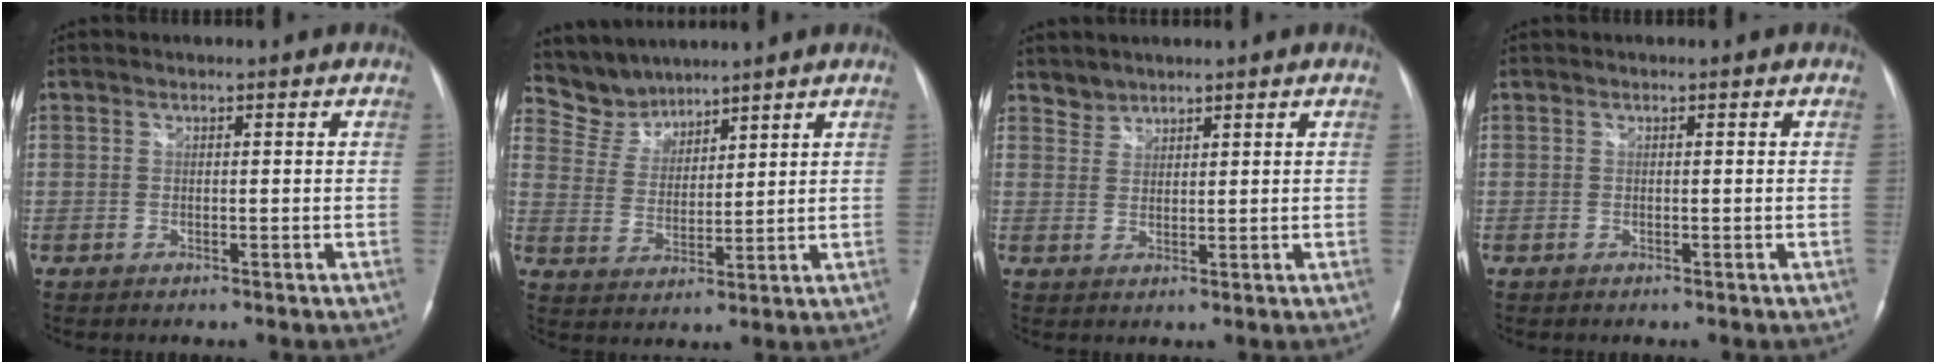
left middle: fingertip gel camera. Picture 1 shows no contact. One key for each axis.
{"total": 6.1, "fx": 5.8, "fy": 1.7, "fz": -0.5, "tx": 0.000, "ty": 0.011, "tz": 0.129}
{"total": 2.2, "fx": 2.0, "fy": 0.8, "fz": -0.5, "tx": 0.012, "ty": 0.009, "tz": 0.037}
{"total": 0.0}